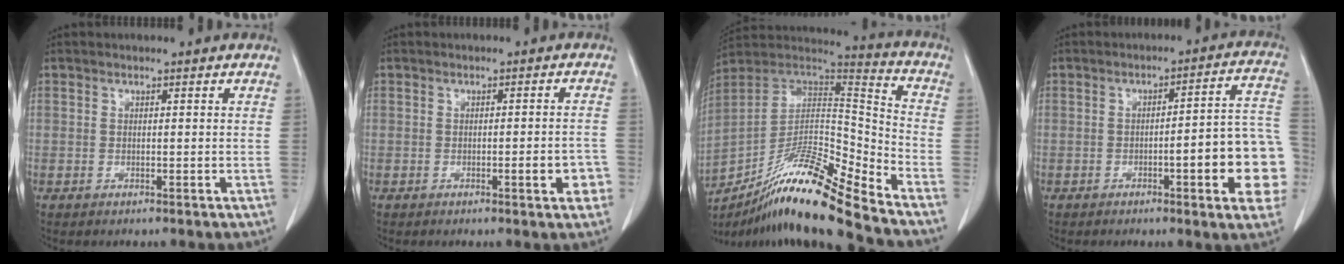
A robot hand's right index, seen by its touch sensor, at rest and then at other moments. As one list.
[{"total": 3.8, "force": [-1.6, 0.7, 3.4], "torque": [-0.037, 0.000, -0.020]}, {"total": 18.9, "force": [-14.8, -0.3, 11.8], "torque": [-0.224, -0.002, -0.272]}, {"total": 14.4, "force": [-3.8, 2.0, 13.7], "torque": [-0.117, 0.027, -0.044]}]